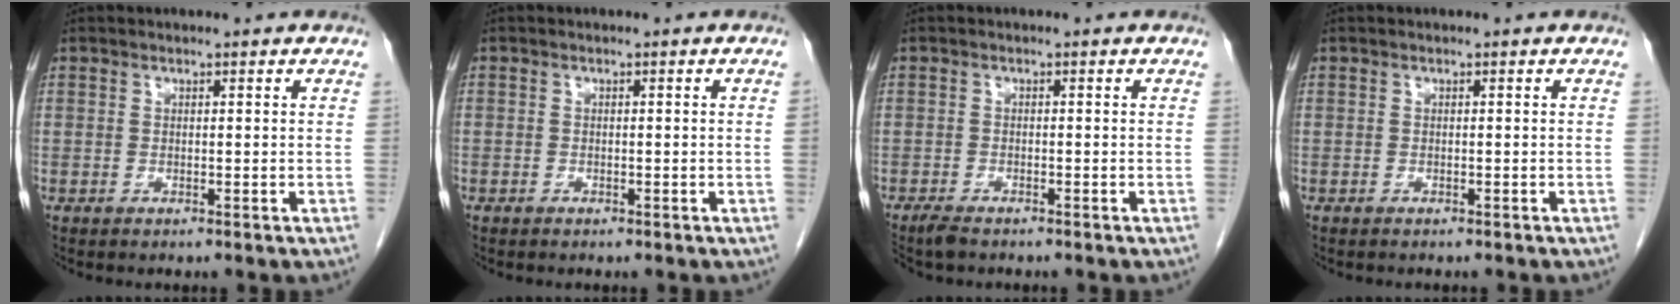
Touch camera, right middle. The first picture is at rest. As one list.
[{"total": 0.0}, {"total": 2.4, "force": [-2.0, 0.6, 1.1], "torque": [-0.025, -0.006, -0.034]}, {"total": 1.2, "force": [-1.0, 0.3, 0.5], "torque": [-0.013, -0.003, -0.013]}]